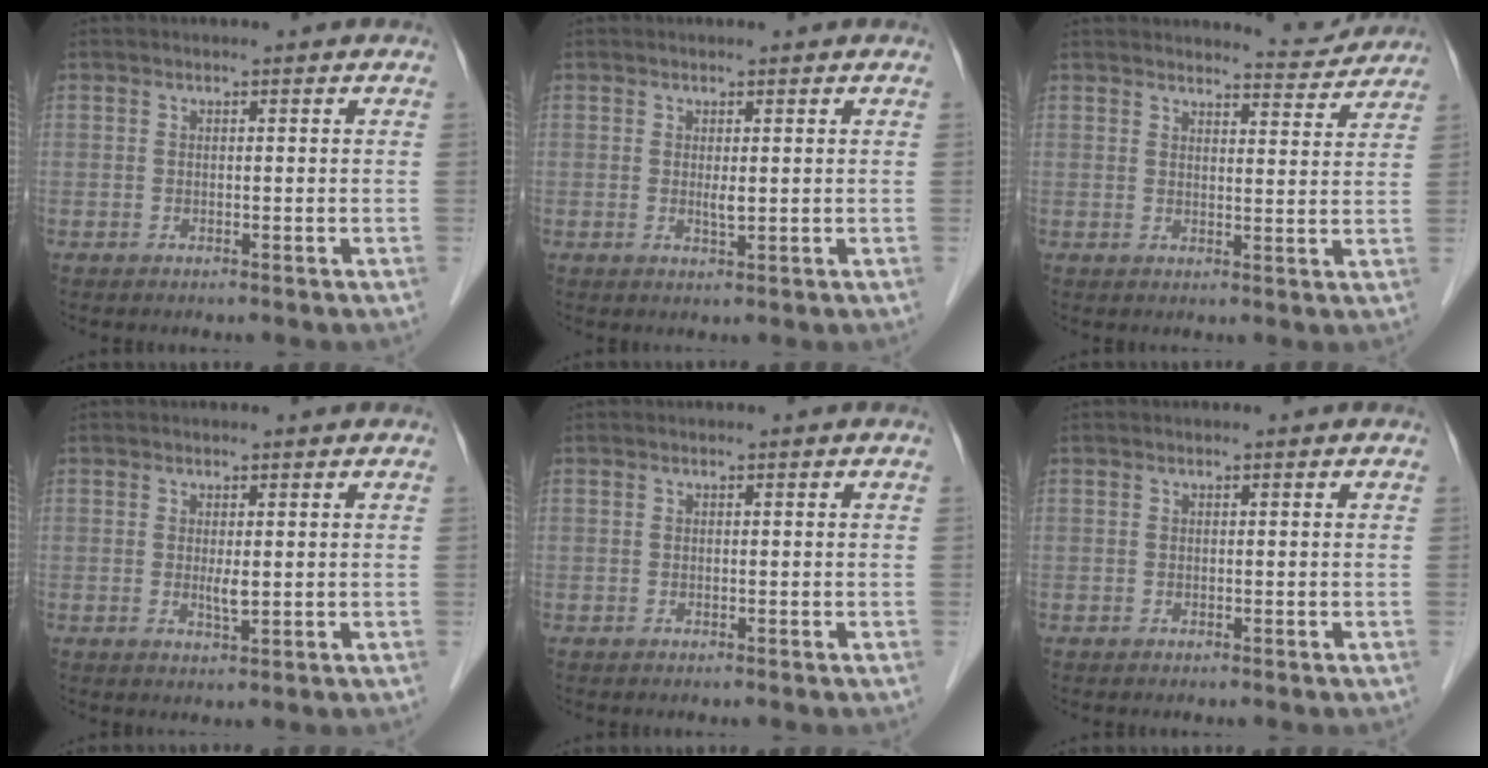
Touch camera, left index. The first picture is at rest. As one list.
[{"total": 1.2, "force": [0.2, 0.2, 1.2], "torque": [-0.027, -0.005, 0.005]}, {"total": 5.3, "force": [5.2, 0.4, -0.4], "torque": [0.001, -0.013, 0.058]}, {"total": 1.7, "force": [0.2, 0.3, 1.7], "torque": [-0.036, -0.006, 0.006]}, {"total": 0.0}, {"total": 0.0}]